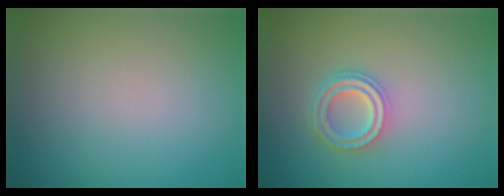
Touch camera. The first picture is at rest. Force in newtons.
{"total": 3.4, "press": 2.6, "slide": 2.2}